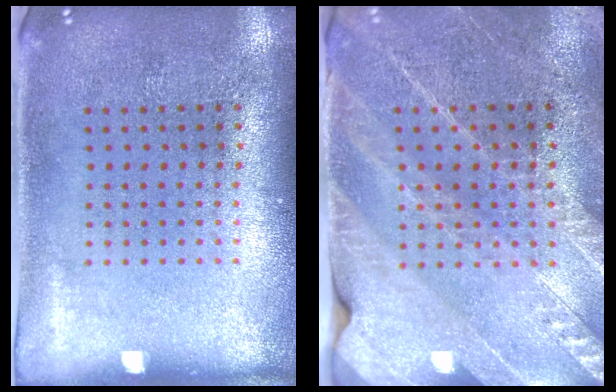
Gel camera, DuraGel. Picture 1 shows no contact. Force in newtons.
{"total": 2.7, "press": 2.7, "slide": 0.1}